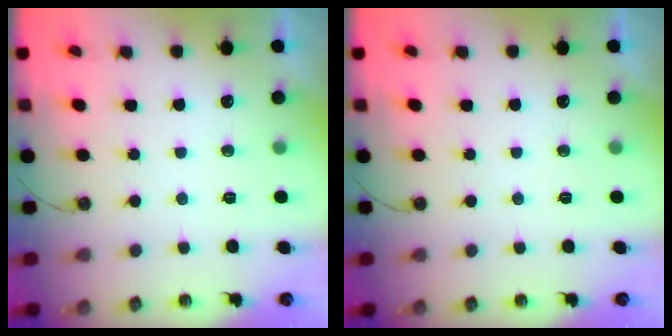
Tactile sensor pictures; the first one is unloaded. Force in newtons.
{"total": 0.0}